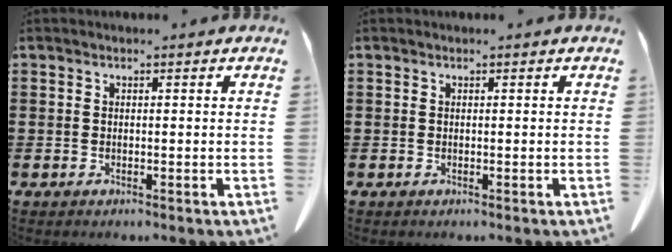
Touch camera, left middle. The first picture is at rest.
{"total": 0.0}